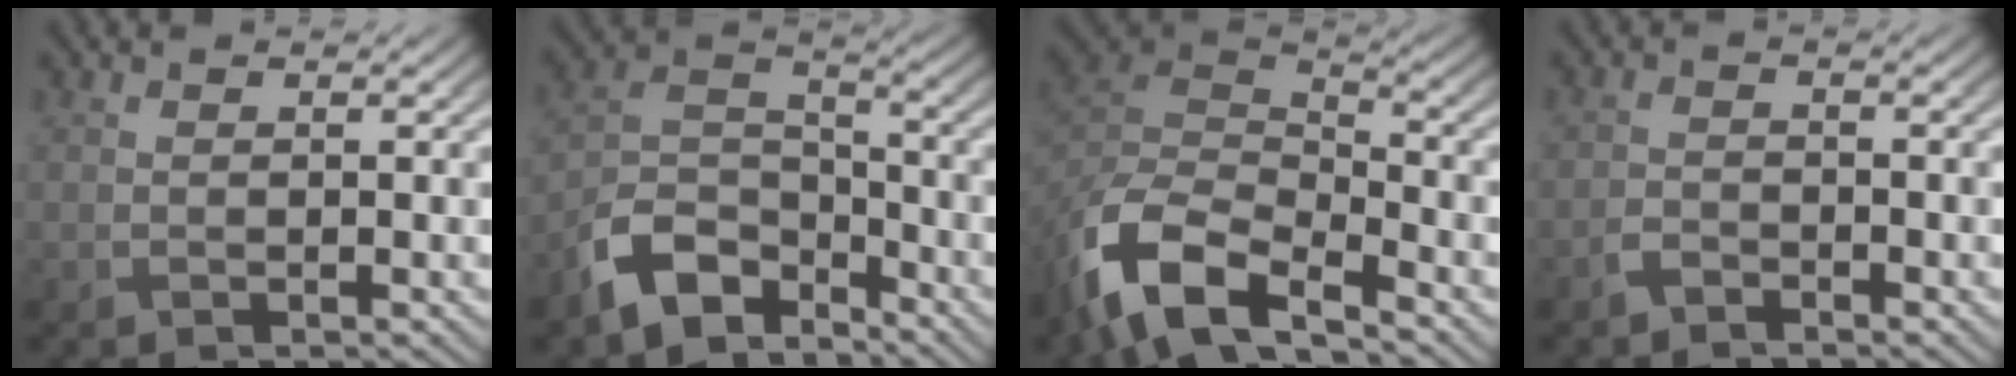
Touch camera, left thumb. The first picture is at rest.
{"total": 9.6, "force": [-6.8, 5.0, 4.6], "torque": [-0.093, -0.009, -0.150]}
{"total": 12.2, "force": [-7.9, 5.4, 7.5], "torque": [-0.174, -0.022, -0.154]}
{"total": 1.6, "force": [-1.4, 0.6, 0.5], "torque": [-0.012, 0.004, -0.034]}